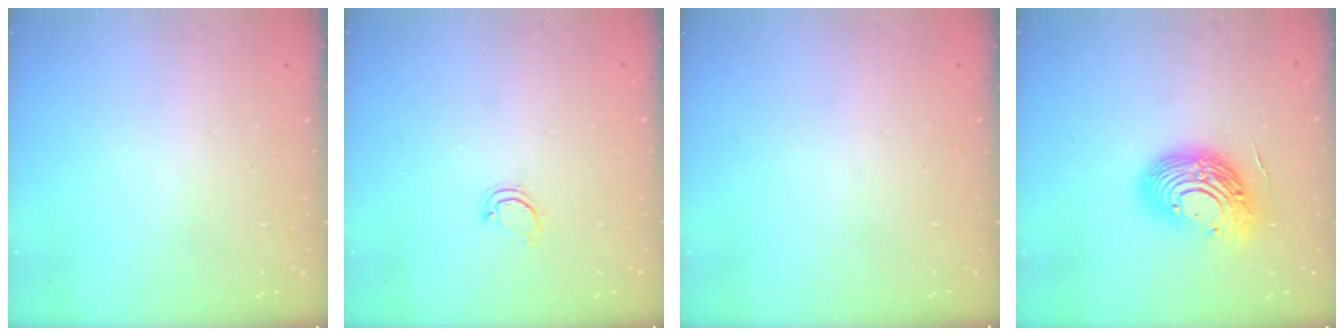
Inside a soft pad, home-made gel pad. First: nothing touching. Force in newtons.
{"total": 3.1, "press": 3.1, "slide": 0.2}
{"total": 0.0}
{"total": 14.6, "press": 14.5, "slide": 1.7}